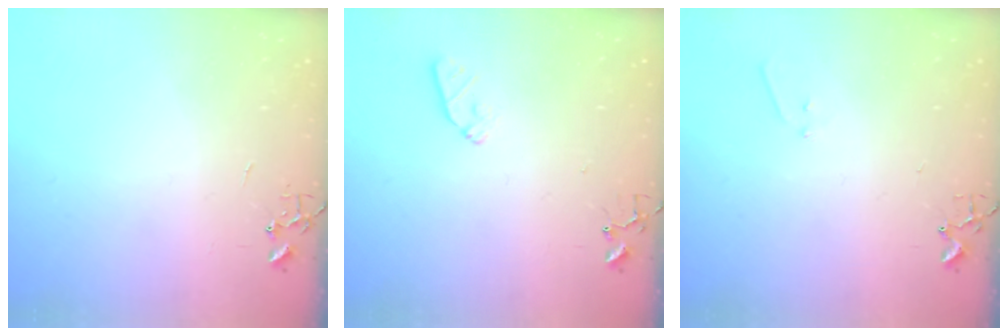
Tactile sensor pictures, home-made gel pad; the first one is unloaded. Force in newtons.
{"total": 5.9, "press": 5.8, "slide": 0.8}
{"total": 5.7, "press": 5.7, "slide": 0.7}